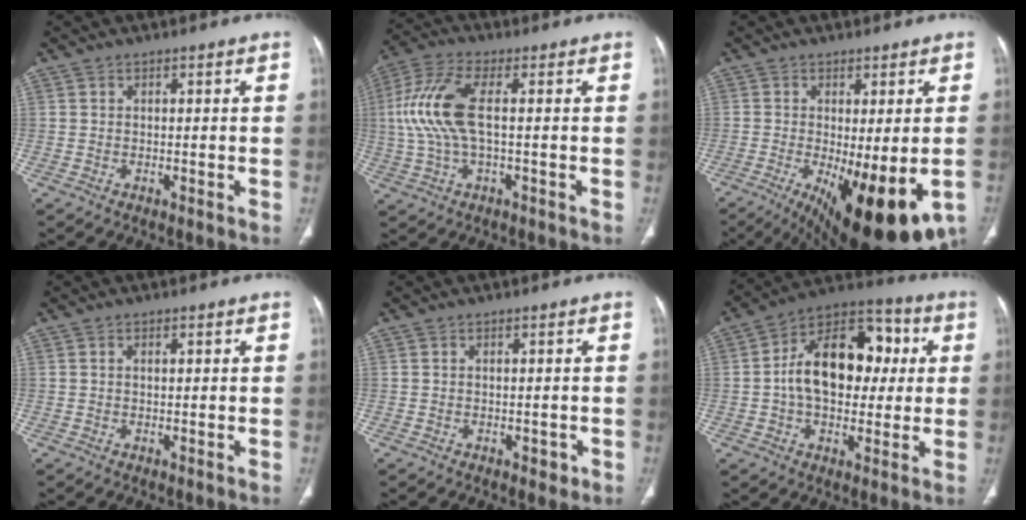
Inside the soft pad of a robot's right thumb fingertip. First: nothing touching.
{"total": 11.2, "force": [0.8, 4.2, 10.4], "torque": [-0.258, 0.019, 0.013]}
{"total": 18.5, "force": [-6.7, 6.2, 16.1], "torque": [-0.210, -0.030, -0.083]}
{"total": 0.9, "force": [0.3, 0.4, 0.7], "torque": [-0.016, 0.003, 0.005]}
{"total": 1.3, "force": [-0.4, 0.9, 0.9], "torque": [-0.006, 0.000, -0.003]}
{"total": 19.0, "force": [1.8, 12.3, 14.4], "torque": [-0.193, 0.031, 0.022]}